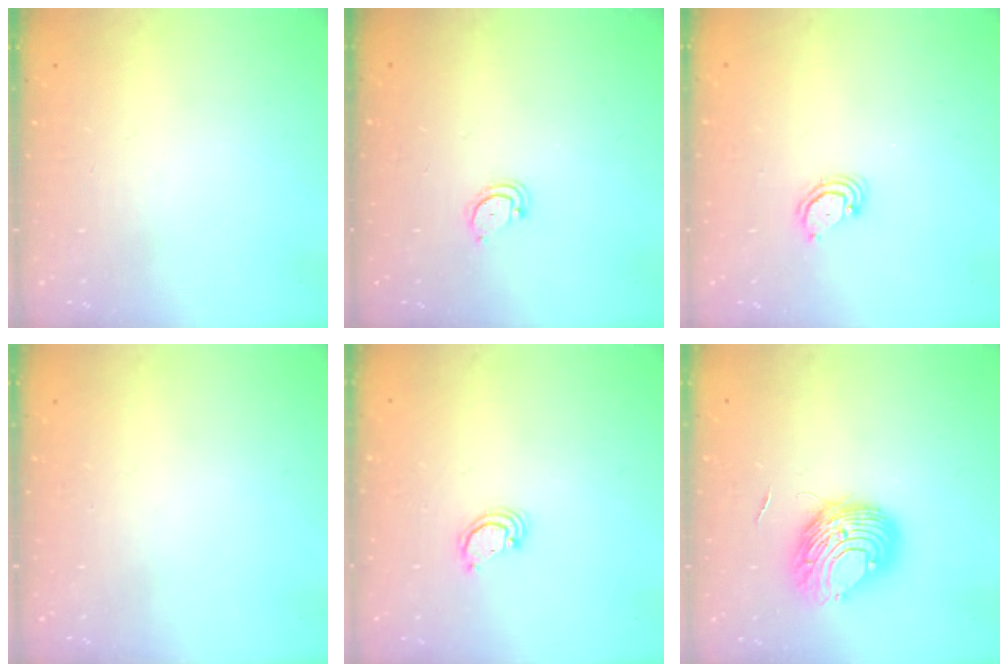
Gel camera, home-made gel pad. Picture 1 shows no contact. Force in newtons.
{"total": 2.3, "press": 2.3, "slide": 0.2}
{"total": 2.9, "press": 2.9, "slide": 0.3}
{"total": 0.0}
{"total": 2.1, "press": 2.1, "slide": 0.1}
{"total": 9.2, "press": 9.2, "slide": 1.1}